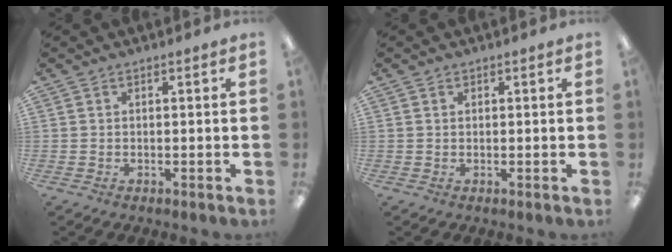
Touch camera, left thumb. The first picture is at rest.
{"total": 0.6, "force": [0.3, 0.4, 0.2], "torque": [-0.004, 0.004, 0.005]}